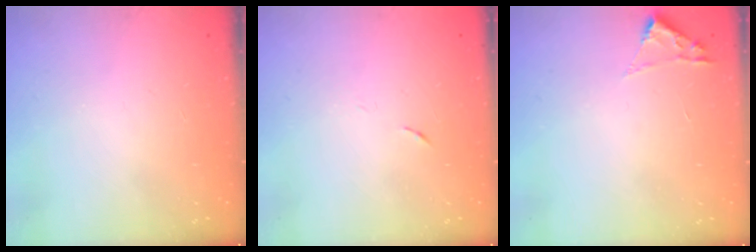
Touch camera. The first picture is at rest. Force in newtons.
{"total": 4.0, "press": 3.6, "slide": 1.7}
{"total": 1.8, "press": 1.8, "slide": 0.2}